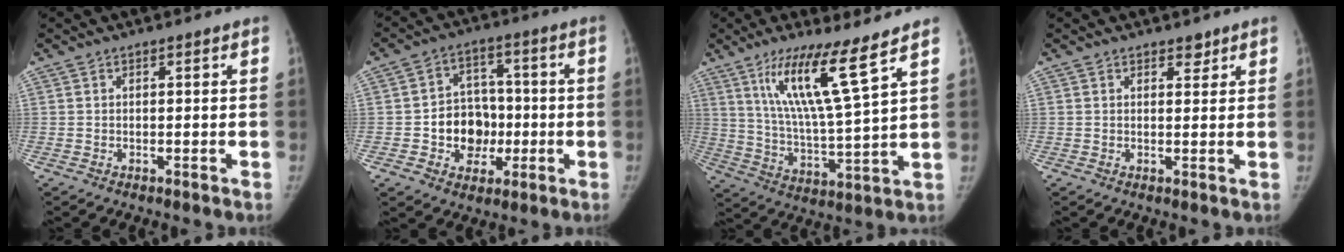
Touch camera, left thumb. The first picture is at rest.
{"total": 10.6, "force": [-2.1, 8.8, 5.5], "torque": [-0.033, 0.025, -0.032]}
{"total": 14.7, "force": [8.6, 0.7, 11.9], "torque": [-0.213, -0.053, 0.164]}
{"total": 1.6, "force": [1.2, 1.0, 0.4], "torque": [0.009, -0.007, 0.015]}